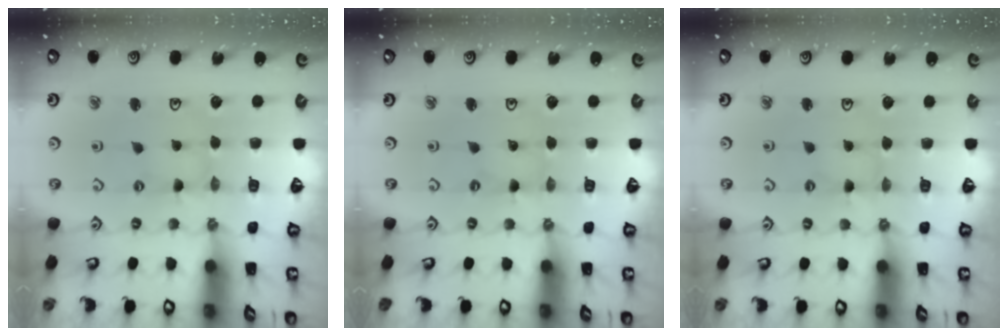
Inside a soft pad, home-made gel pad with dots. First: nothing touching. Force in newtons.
{"total": 0.0}
{"total": 2.1, "press": 2.1, "slide": 0.4}